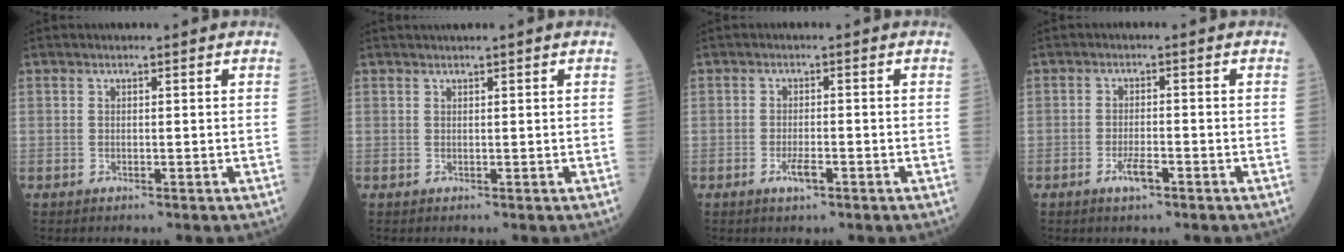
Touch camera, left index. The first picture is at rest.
{"total": 1.1, "force": [0.9, -0.3, 0.6], "torque": [-0.010, 0.010, 0.023]}
{"total": 2.7, "force": [-1.5, 0.6, 2.1], "torque": [-0.040, -0.006, -0.030]}
{"total": 2.8, "force": [-1.7, 0.6, 2.2], "torque": [-0.042, -0.006, -0.034]}